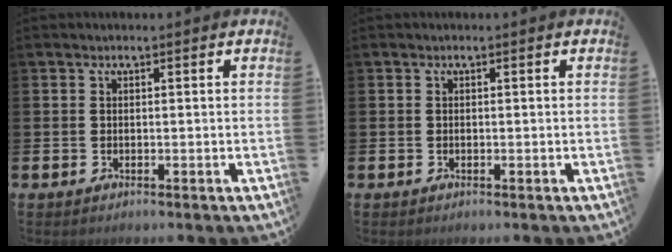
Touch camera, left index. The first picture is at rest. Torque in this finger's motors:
{"motor_torque": [-0.12, -0.19, -0.03, -0.01]}